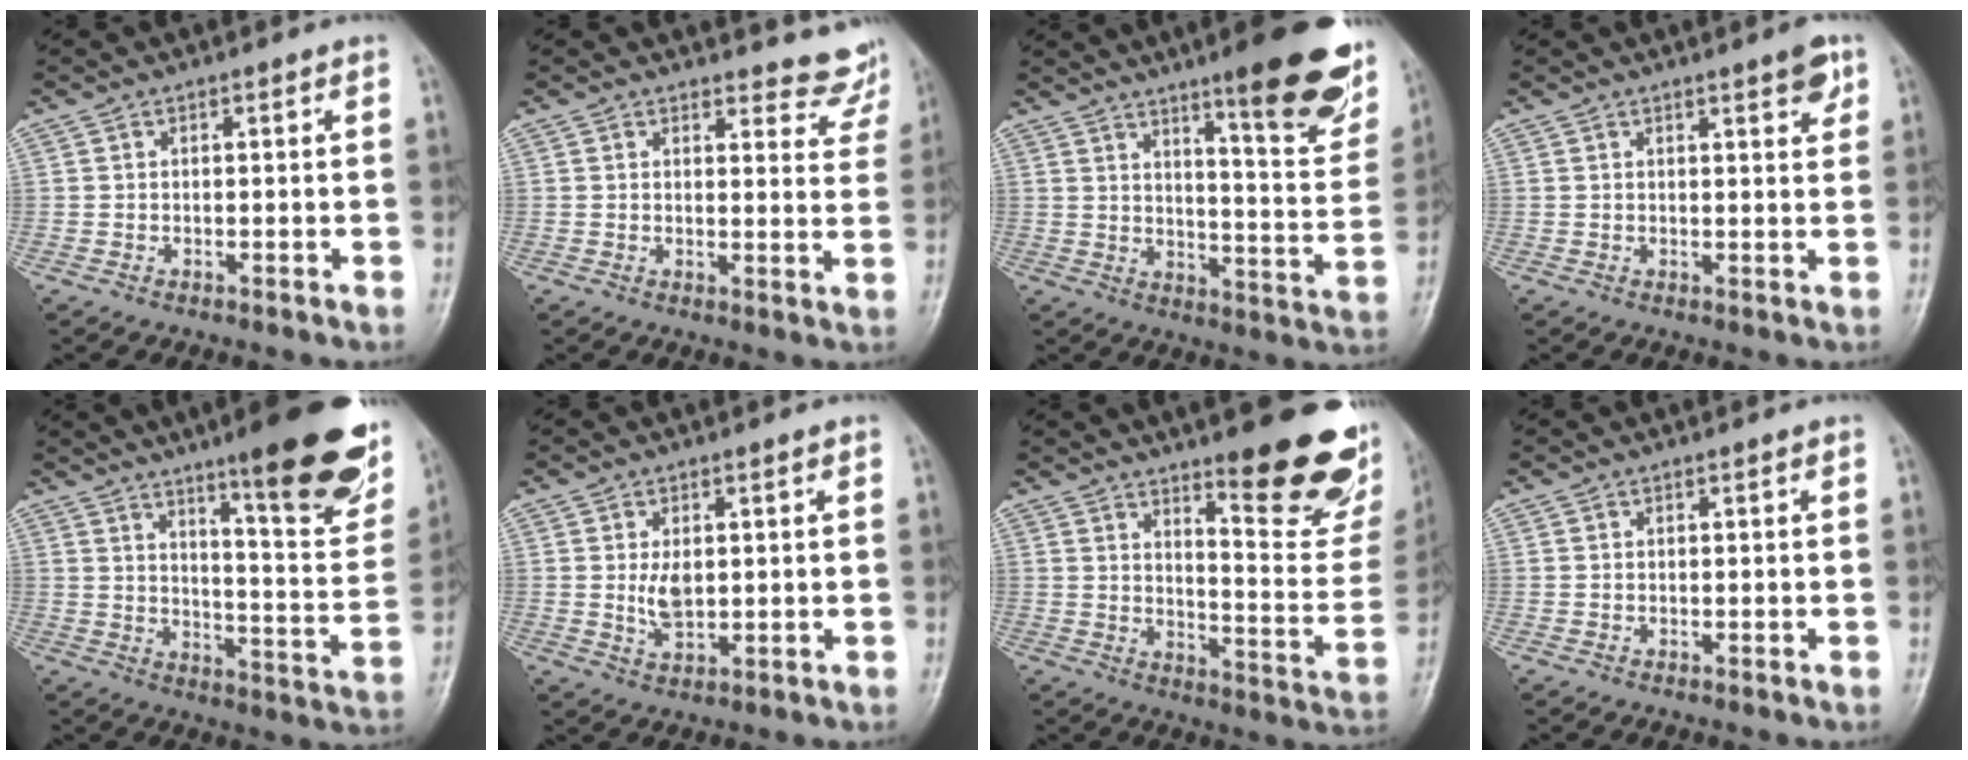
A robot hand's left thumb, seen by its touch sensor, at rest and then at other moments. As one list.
[{"total": 7.5, "force": [7.2, 2.2, 0.2], "torque": [0.035, -0.055, 0.060]}, {"total": 18.3, "force": [11.7, 3.5, 13.7], "torque": [-0.138, -0.070, 0.162]}, {"total": 3.5, "force": [2.2, 0.9, 2.7], "torque": [-0.027, -0.010, 0.025]}, {"total": 21.2, "force": [13.5, 3.9, 15.9], "torque": [-0.182, -0.073, 0.194]}, {"total": 4.3, "force": [0.7, 2.4, 3.4], "torque": [-0.055, -0.011, 0.019]}, {"total": 20.0, "force": [13.0, 5.1, 14.3], "torque": [-0.142, -0.101, 0.181]}, {"total": 0.0}]